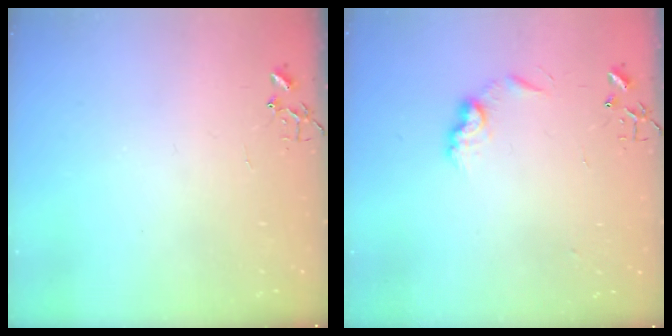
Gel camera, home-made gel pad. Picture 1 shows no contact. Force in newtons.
{"total": 8.4, "press": 8.4, "slide": 0.3}